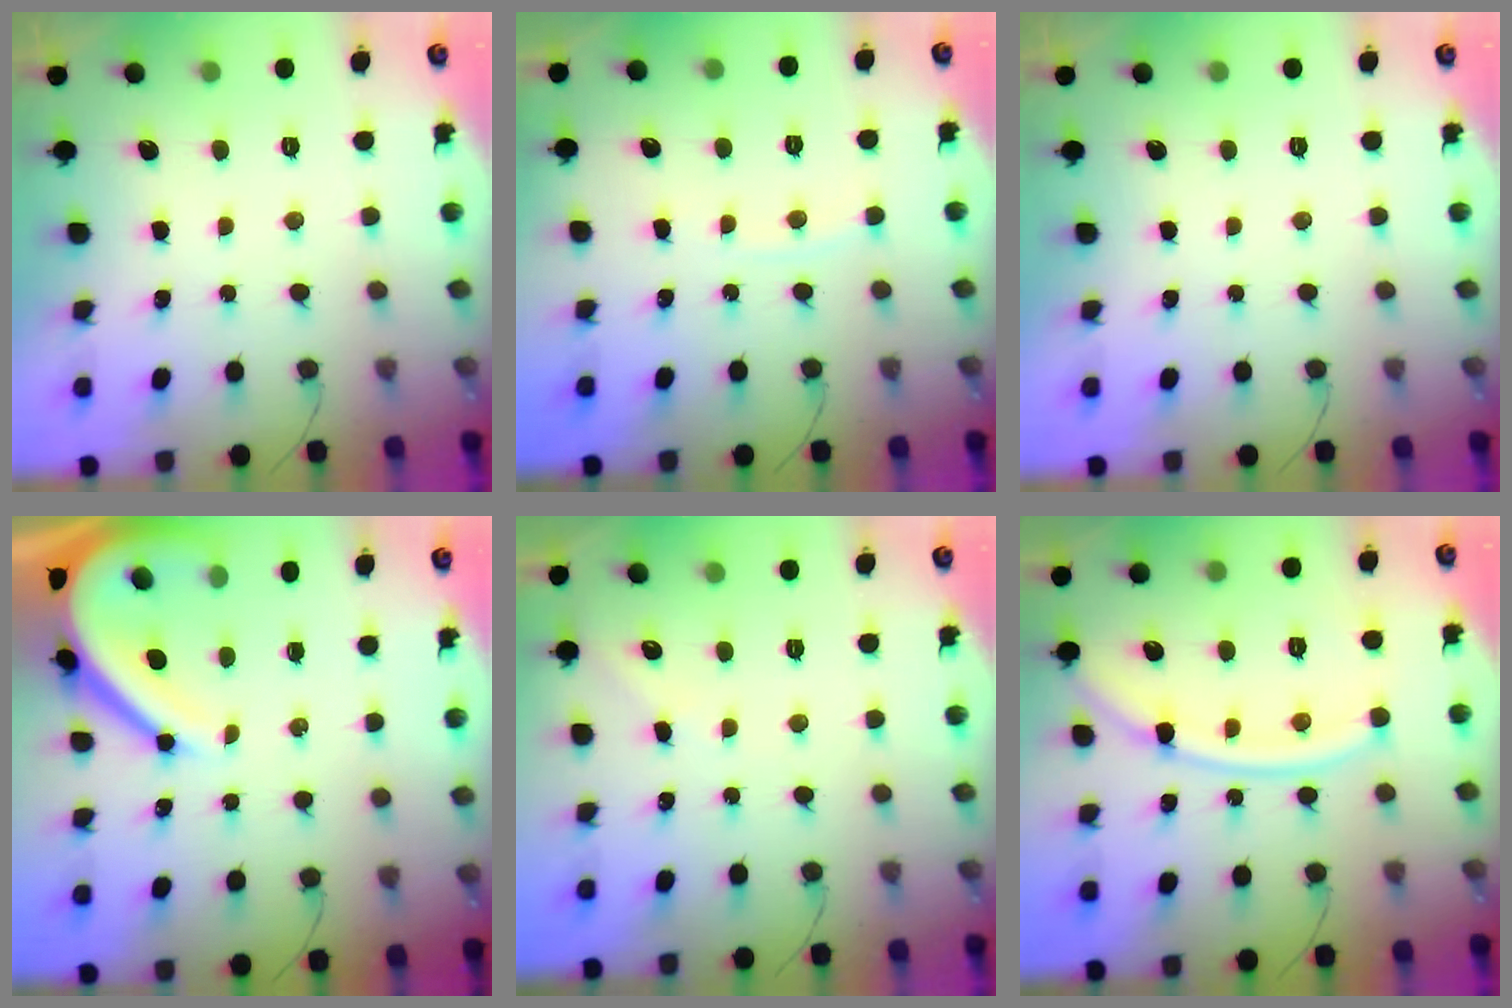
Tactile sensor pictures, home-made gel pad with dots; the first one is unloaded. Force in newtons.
{"total": 2.7, "press": 2.7, "slide": 0.3}
{"total": 0.0}
{"total": 12.9, "press": 12.8, "slide": 1.6}
{"total": 2.2, "press": 2.2, "slide": 0.4}
{"total": 12.0, "press": 11.9, "slide": 1.5}